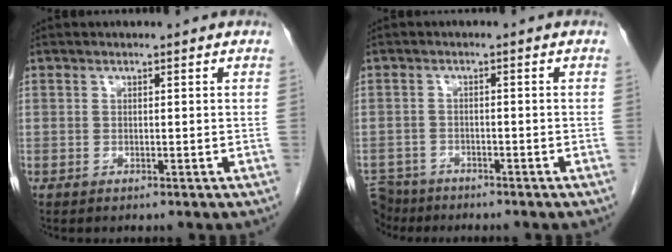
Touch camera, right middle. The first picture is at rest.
{"total": 6.0, "force": [-5.2, 2.9, 0.4], "torque": [-0.013, -0.001, -0.092]}